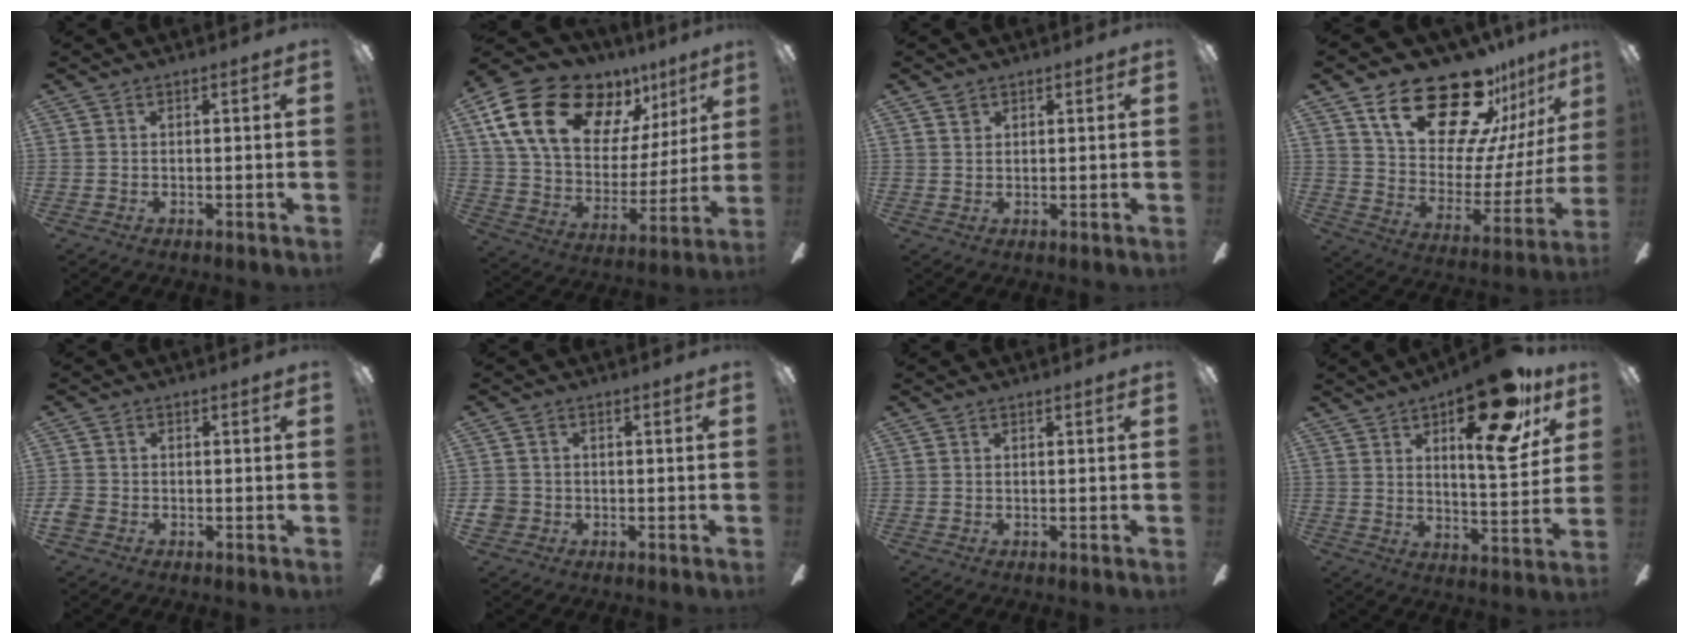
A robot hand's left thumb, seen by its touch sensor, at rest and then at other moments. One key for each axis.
{"total": 22.4, "fx": 13.0, "fy": 13.1, "fz": 12.7, "tx": -0.219, "ty": -0.064, "tz": 0.242}
{"total": 1.5, "fx": 1.1, "fy": 1.0, "fz": 0.3, "tx": 0.001, "ty": -0.004, "tz": 0.021}
{"total": 25.8, "fx": 19.4, "fy": 10.9, "fz": 13.1, "tx": -0.200, "ty": -0.131, "tz": 0.342}
{"total": 2.4, "fx": -1.1, "fy": 1.9, "fz": 1.1, "tx": -0.023, "ty": 0.006, "tz": -0.022}
{"total": 3.4, "fx": -1.0, "fy": 3.2, "fz": 0.9, "tx": -0.022, "ty": 0.006, "tz": -0.019}
{"total": 0.0}
{"total": 20.4, "fx": 13.1, "fy": 8.2, "fz": 13.2, "tx": -0.179, "ty": -0.073, "tz": 0.210}